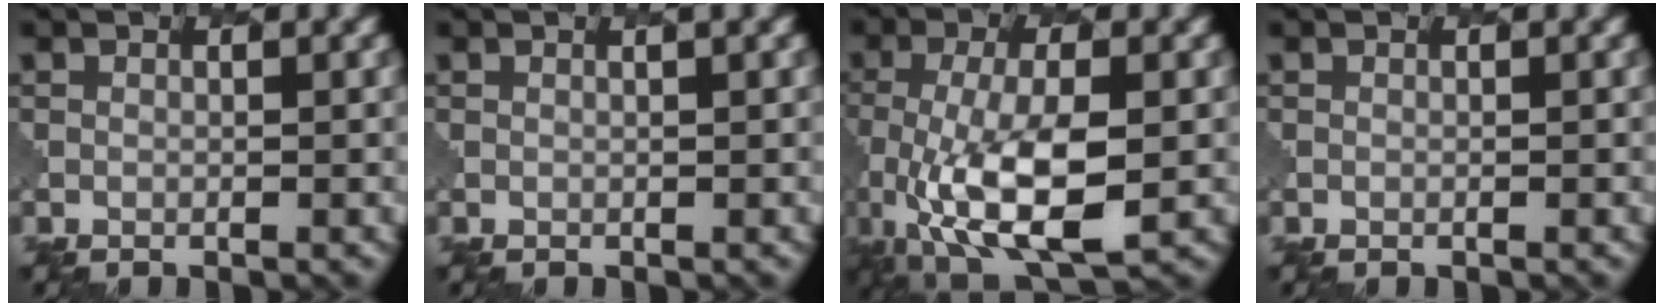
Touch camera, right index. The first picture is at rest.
{"total": 1.3, "force": [0.5, 0.5, 1.0], "torque": [-0.007, -0.004, 0.002]}
{"total": 9.5, "force": [-2.3, 3.9, 8.3], "torque": [-0.171, -0.018, -0.033]}
{"total": 0.0}